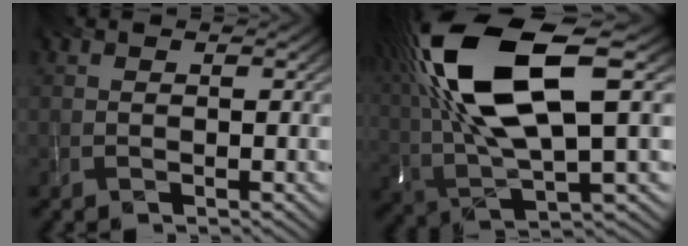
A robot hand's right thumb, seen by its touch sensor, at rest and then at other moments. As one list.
[{"total": 17.6, "force": [5.7, 6.3, 15.4], "torque": [-0.345, 0.015, 0.106]}]